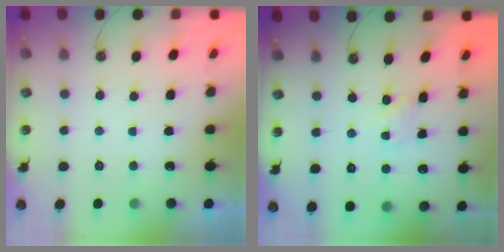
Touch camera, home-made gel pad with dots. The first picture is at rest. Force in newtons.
{"total": 2.7, "press": 2.7, "slide": 0.4}